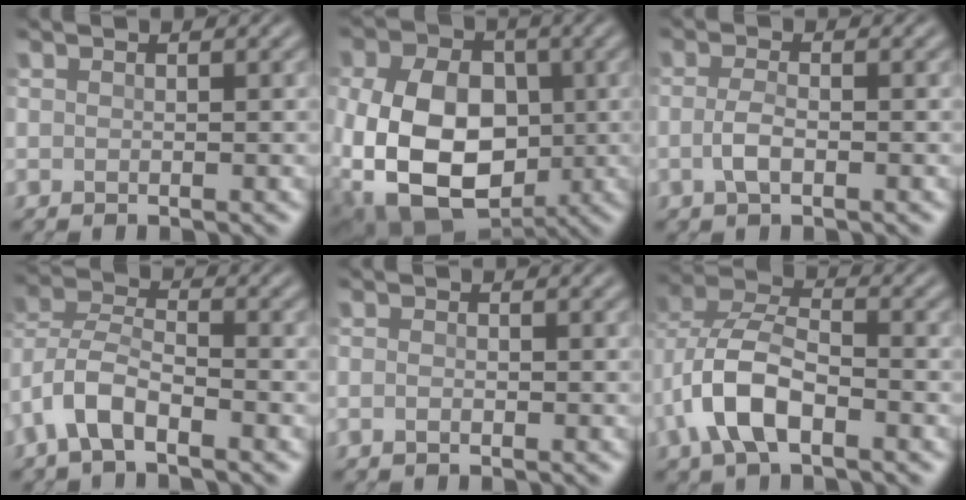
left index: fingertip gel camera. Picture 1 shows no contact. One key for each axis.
{"total": 17.7, "fx": -2.5, "fy": 13.8, "fz": 10.9, "tx": -0.225, "ty": -0.025, "tz": -0.047}
{"total": 2.1, "fx": -0.5, "fy": 0.8, "fz": 1.9, "tx": -0.041, "ty": -0.001, "tz": -0.015}
{"total": 5.0, "fx": -2.8, "fy": 2.2, "fz": 3.5, "tx": -0.068, "ty": 0.008, "tz": -0.066}
{"total": 0.8, "fx": -0.4, "fy": 0.5, "fz": 0.6, "tx": -0.012, "ty": 0.000, "tz": -0.008}
{"total": 7.2, "fx": -2.4, "fy": 3.9, "fz": 5.5, "tx": -0.118, "ty": 0.007, "tz": -0.053}